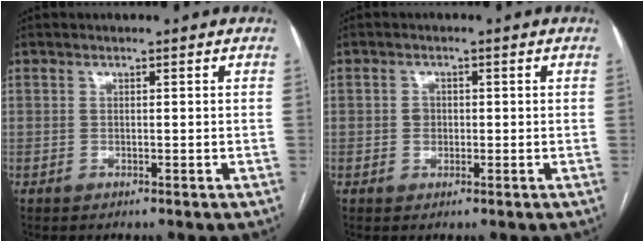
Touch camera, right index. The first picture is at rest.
{"total": 1.7, "force": [-0.1, 1.6, 0.8], "torque": [-0.011, 0.004, 0.000]}